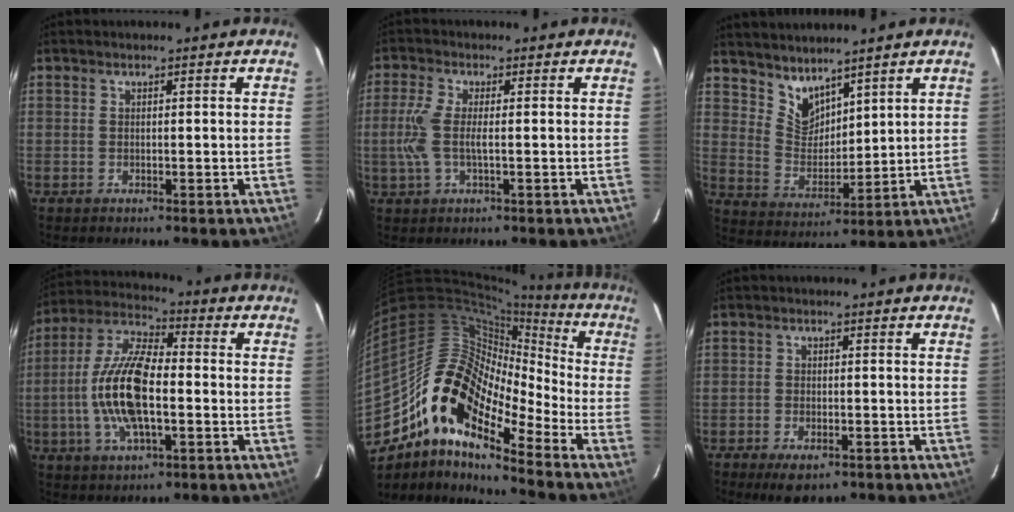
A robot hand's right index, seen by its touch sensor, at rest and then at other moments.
{"total": 5.8, "force": [-0.4, 1.5, 5.5], "torque": [-0.125, 0.000, -0.007]}
{"total": 7.3, "force": [6.1, 3.3, 2.1], "torque": [-0.031, 0.000, 0.127]}
{"total": 15.3, "force": [-2.3, 5.9, 13.9], "torque": [-0.287, 0.005, -0.050]}
{"total": 17.8, "force": [-10.9, 7.1, 12.2], "torque": [-0.202, -0.002, -0.226]}
{"total": 5.9, "force": [-3.9, 2.8, 3.5], "torque": [-0.079, -0.015, -0.061]}